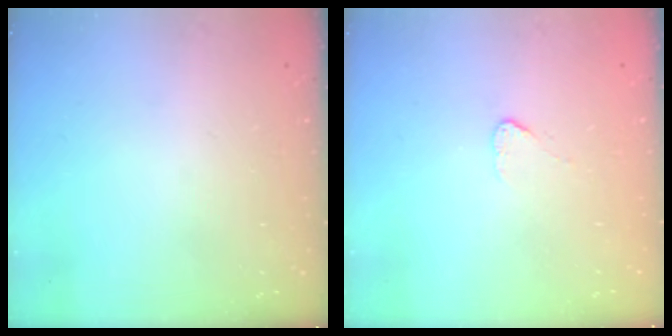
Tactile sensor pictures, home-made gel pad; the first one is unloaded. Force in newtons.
{"total": 2.7, "press": 2.7, "slide": 0.3}